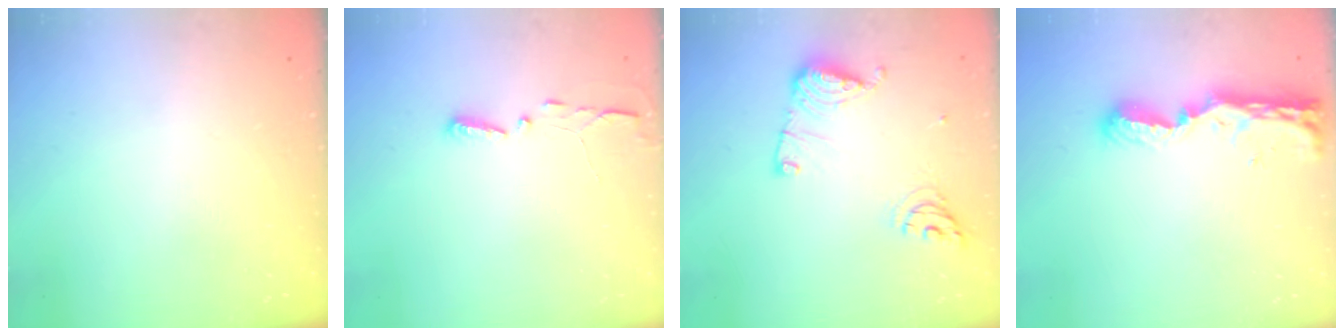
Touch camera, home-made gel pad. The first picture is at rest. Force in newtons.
{"total": 2.9, "press": 2.9, "slide": 0.4}
{"total": 11.8, "press": 11.7, "slide": 1.4}
{"total": 9.4, "press": 9.3, "slide": 1.2}